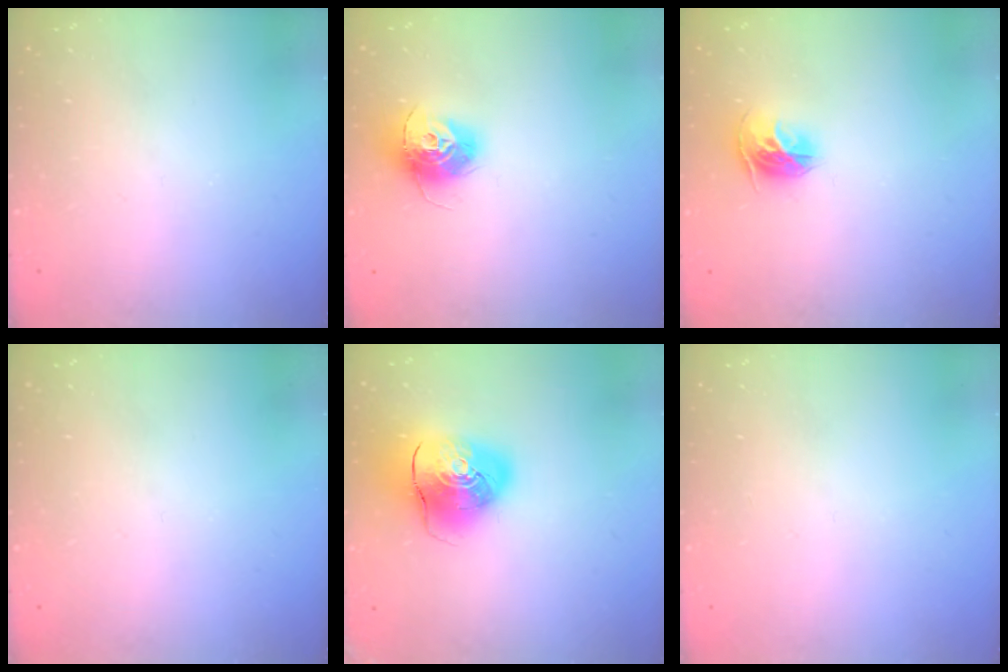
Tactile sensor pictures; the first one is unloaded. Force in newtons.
{"total": 12.1, "press": 12.1, "slide": 0.8}
{"total": 9.9, "press": 9.8, "slide": 1.0}
{"total": 0.0}
{"total": 12.5, "press": 12.3, "slide": 2.1}
{"total": 0.0}